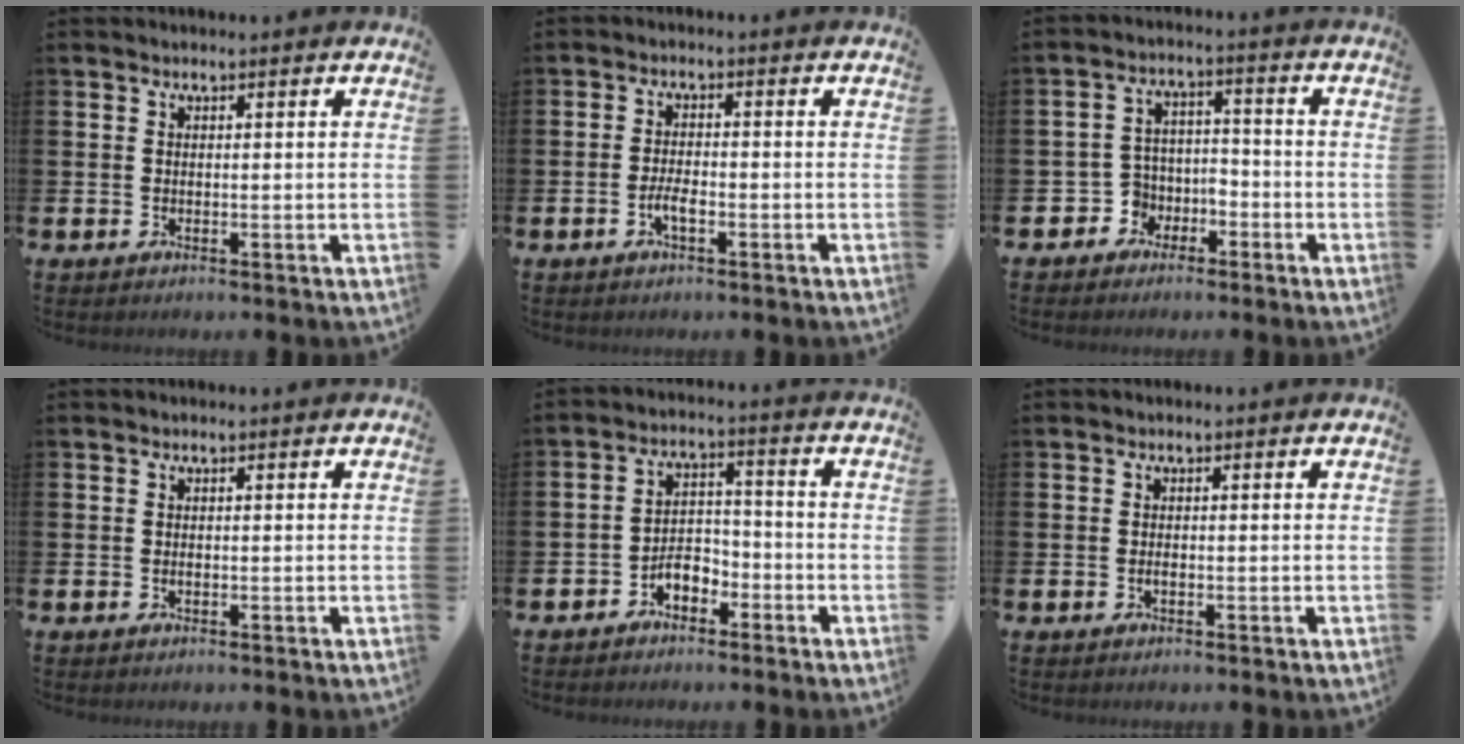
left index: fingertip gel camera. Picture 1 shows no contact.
{"total": 2.6, "force": [-0.9, 0.9, 2.3], "torque": [-0.037, 0.001, -0.019]}
{"total": 4.1, "force": [-2.8, 3.1, 0.2], "torque": [-0.020, 0.002, -0.060]}
{"total": 0.5, "force": [0.0, 0.2, 0.4], "torque": [-0.012, 0.002, -0.001]}
{"total": 3.9, "force": [-2.6, 2.2, 1.9], "torque": [-0.038, 0.008, -0.052]}
{"total": 0.8, "force": [-0.2, 0.3, 0.7], "torque": [-0.016, 0.001, -0.003]}